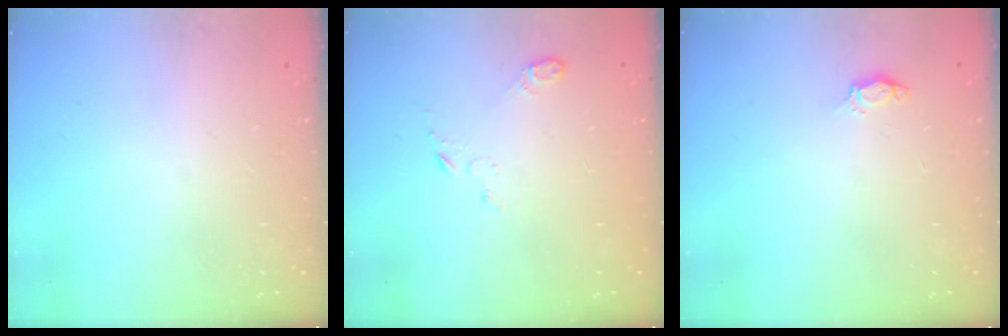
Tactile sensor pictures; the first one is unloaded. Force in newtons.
{"total": 4.7, "press": 4.6, "slide": 0.9}
{"total": 3.0, "press": 2.9, "slide": 0.4}